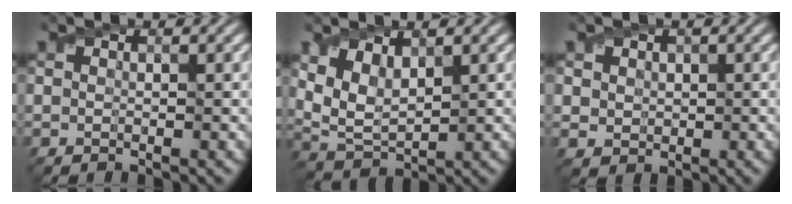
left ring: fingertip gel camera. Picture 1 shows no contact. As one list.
[{"total": 4.4, "force": [1.7, 2.4, 3.3], "torque": [-0.081, -0.007, 0.039]}, {"total": 2.0, "force": [0.8, 1.7, 0.7], "torque": [-0.021, -0.002, 0.025]}]